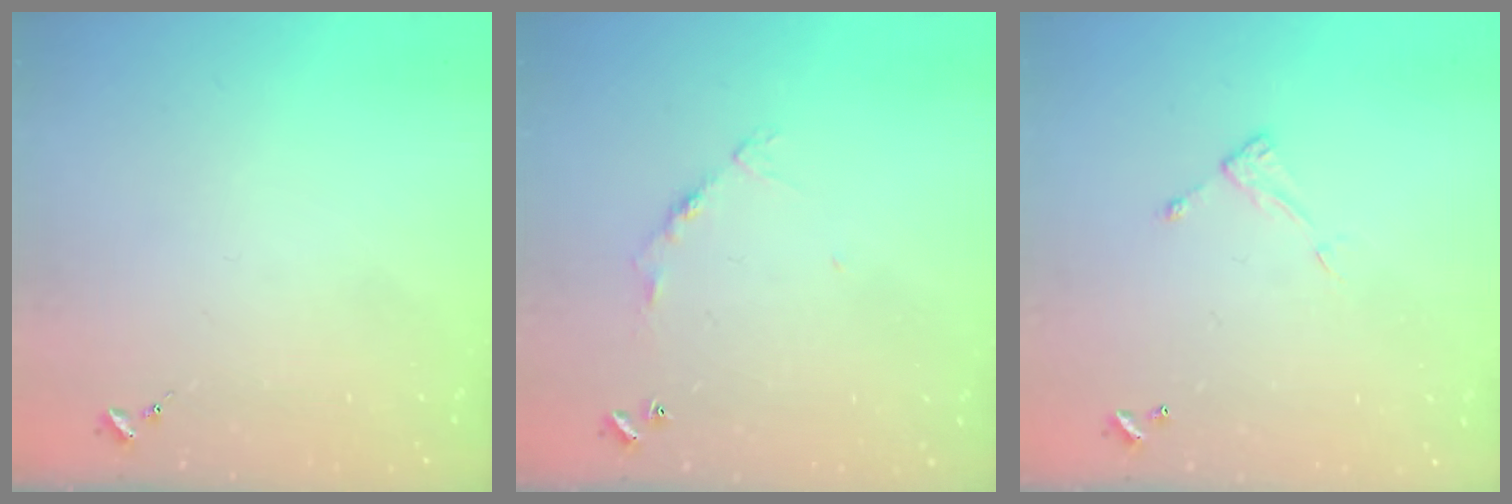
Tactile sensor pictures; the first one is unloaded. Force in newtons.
{"total": 6.1, "press": 6.1, "slide": 0.5}
{"total": 5.0, "press": 5.0, "slide": 0.4}